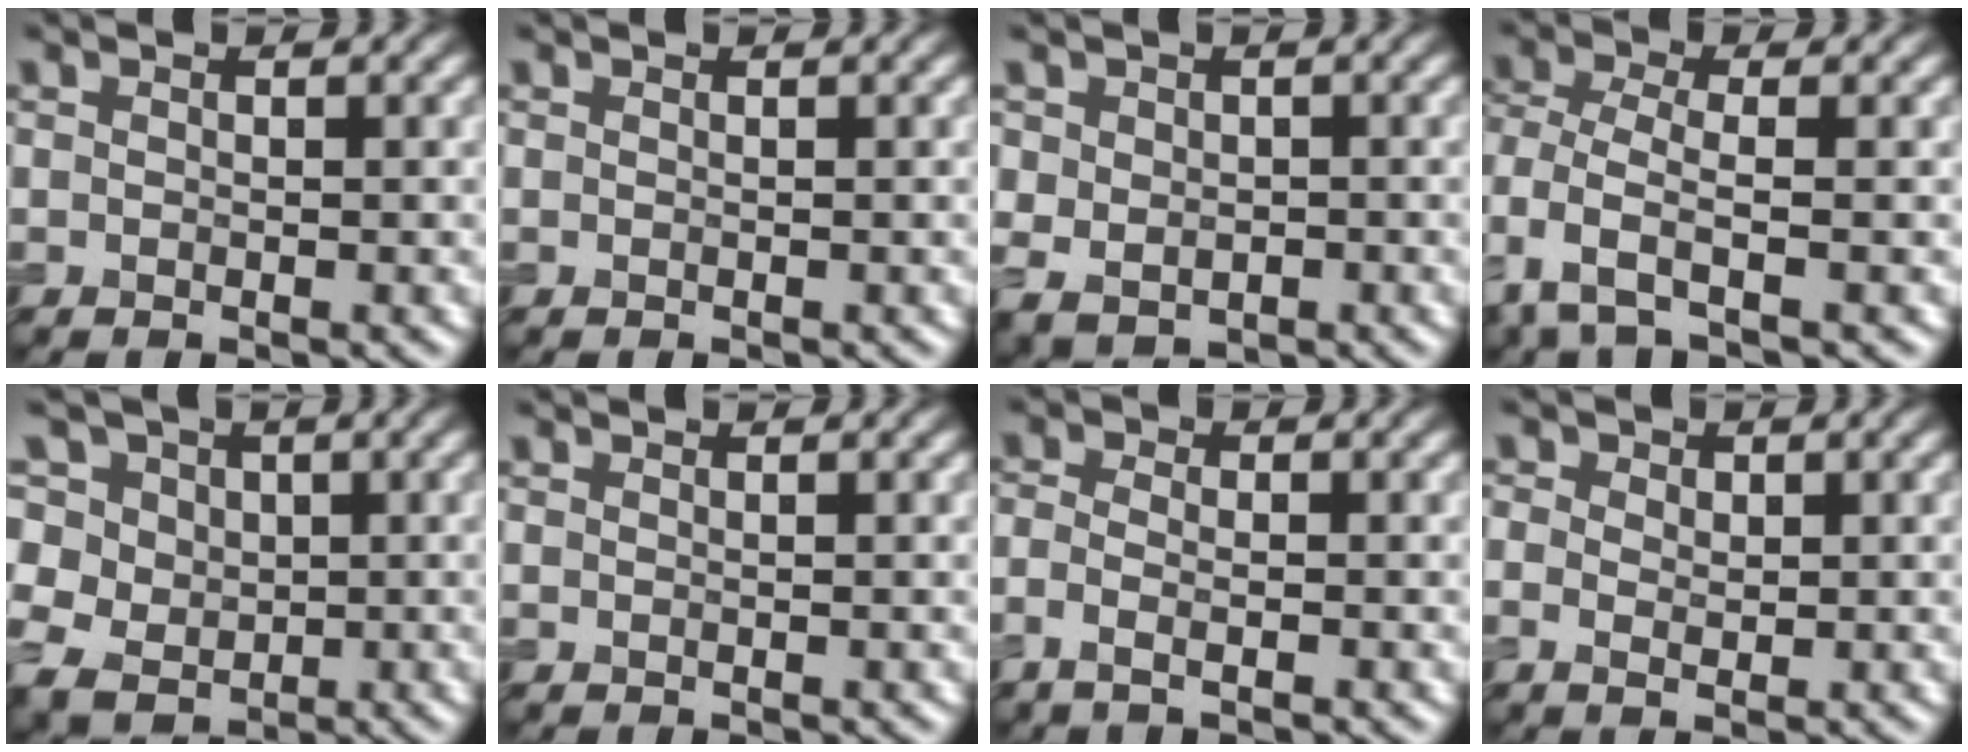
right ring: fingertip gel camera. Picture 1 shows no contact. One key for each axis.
{"total": 0.0}
{"total": 3.6, "fx": 0.5, "fy": 3.3, "fz": 1.5, "tx": -0.028, "ty": -0.002, "tz": 0.012}
{"total": 4.1, "fx": -2.0, "fy": 1.7, "fz": 3.2, "tx": -0.085, "ty": -0.004, "tz": -0.047}
{"total": 12.6, "fx": 3.9, "fy": 10.4, "fz": 6.1, "tx": -0.146, "ty": 0.040, "tz": 0.038}
{"total": 0.0}
{"total": 2.1, "fx": -1.1, "fy": 0.7, "fz": 1.5, "tx": -0.040, "ty": -0.006, "tz": -0.026}
{"total": 2.6, "fx": 0.5, "fy": 2.0, "fz": 1.6, "tx": -0.012, "ty": 0.013, "tz": -0.007}